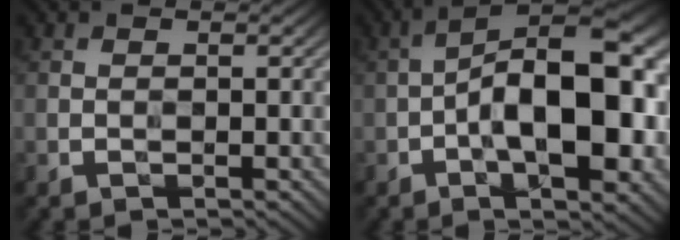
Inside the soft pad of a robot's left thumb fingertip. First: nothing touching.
{"total": 16.2, "force": [-2.3, 7.2, 14.4], "torque": [-0.205, 0.016, -0.043]}